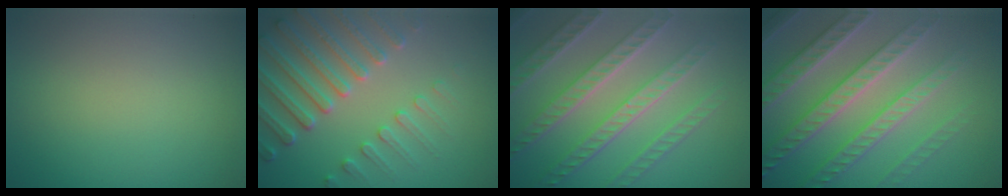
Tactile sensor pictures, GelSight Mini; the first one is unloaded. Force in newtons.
{"total": 5.4, "press": 4.8, "slide": 2.5}
{"total": 7.9, "press": 5.6, "slide": 5.6}
{"total": 7.0, "press": 6.8, "slide": 1.7}